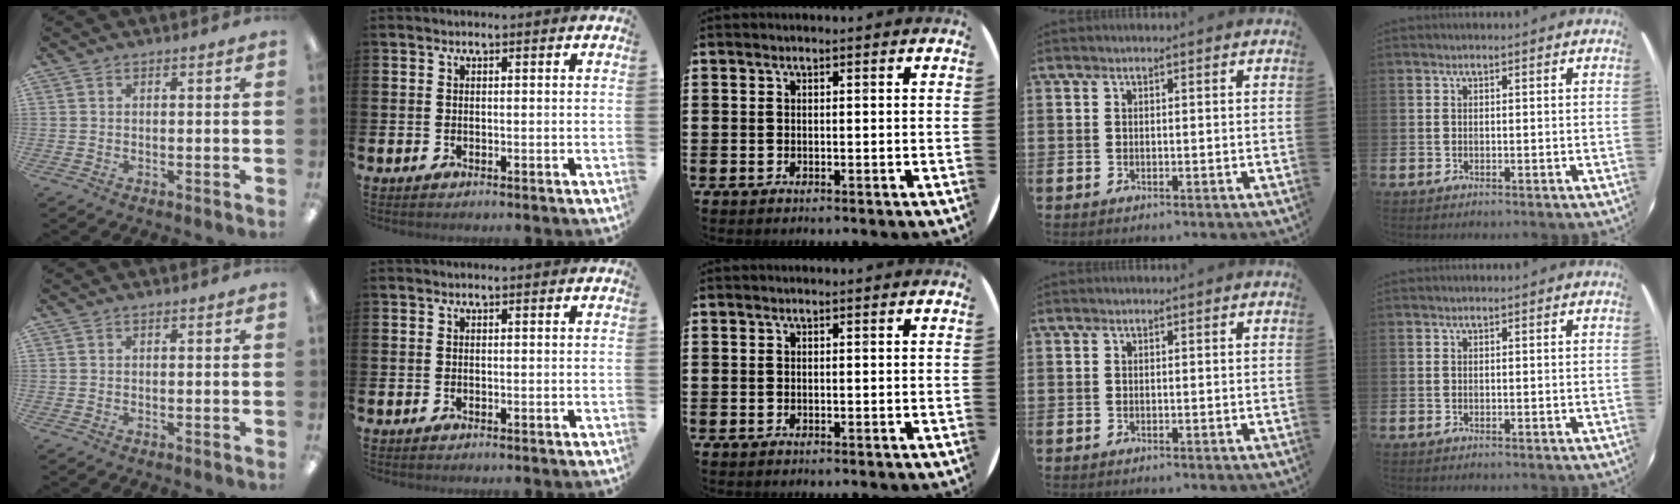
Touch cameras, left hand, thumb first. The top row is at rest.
{}